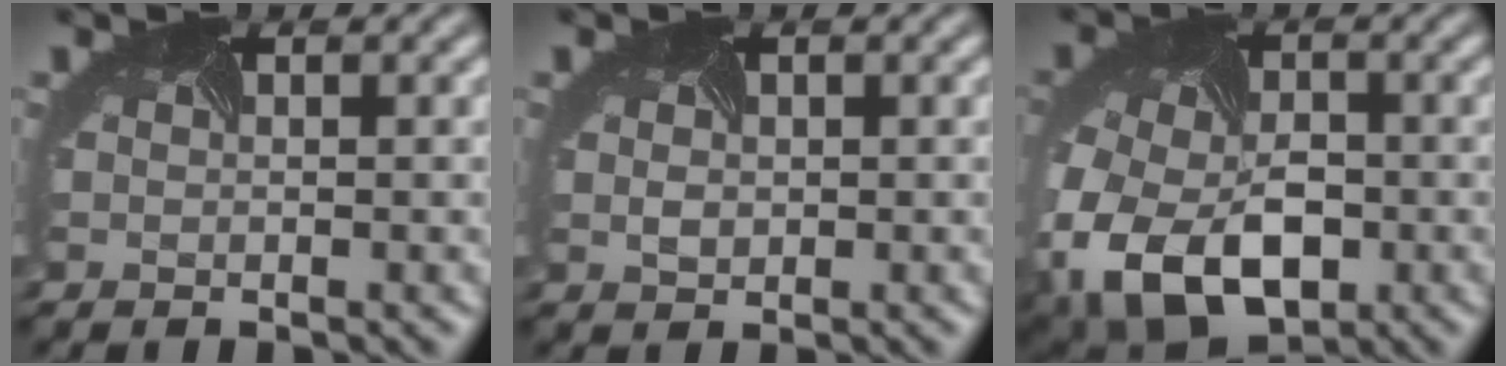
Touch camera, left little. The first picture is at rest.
{"total": 1.0, "force": [0.0, 0.9, 0.4], "torque": [-0.013, -0.004, 0.006]}
{"total": 12.1, "force": [-4.7, 7.6, 8.1], "torque": [-0.178, -0.048, -0.073]}